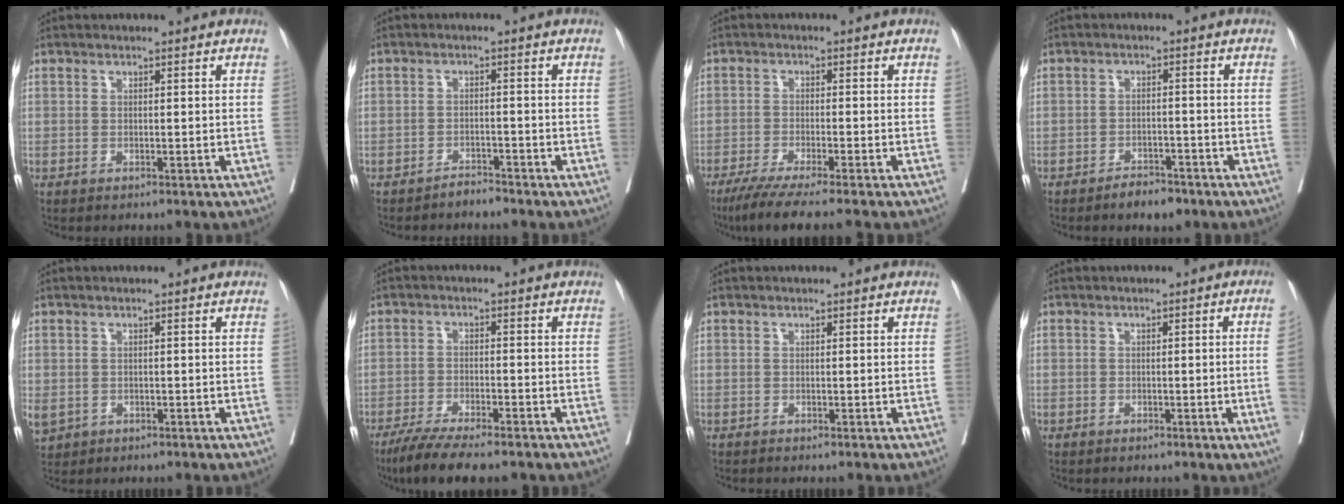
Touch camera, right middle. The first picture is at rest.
{"total": 1.7, "force": [-1.7, 0.2, 0.1], "torque": [-0.002, -0.003, -0.028]}
{"total": 8.3, "force": [-6.7, -0.9, 4.8], "torque": [-0.071, -0.025, -0.110]}
{"total": 3.5, "force": [-2.8, 1.3, 1.6], "torque": [-0.029, 0.001, -0.040]}
{"total": 3.9, "force": [-1.5, 3.2, 1.8], "torque": [-0.050, -0.004, -0.016]}
{"total": 9.6, "force": [-7.7, 1.1, 5.6], "torque": [-0.093, -0.023, -0.125]}
{"total": 0.0}
{"total": 3.0, "force": [-0.8, -0.3, 2.9], "torque": [-0.042, 0.002, -0.011]}